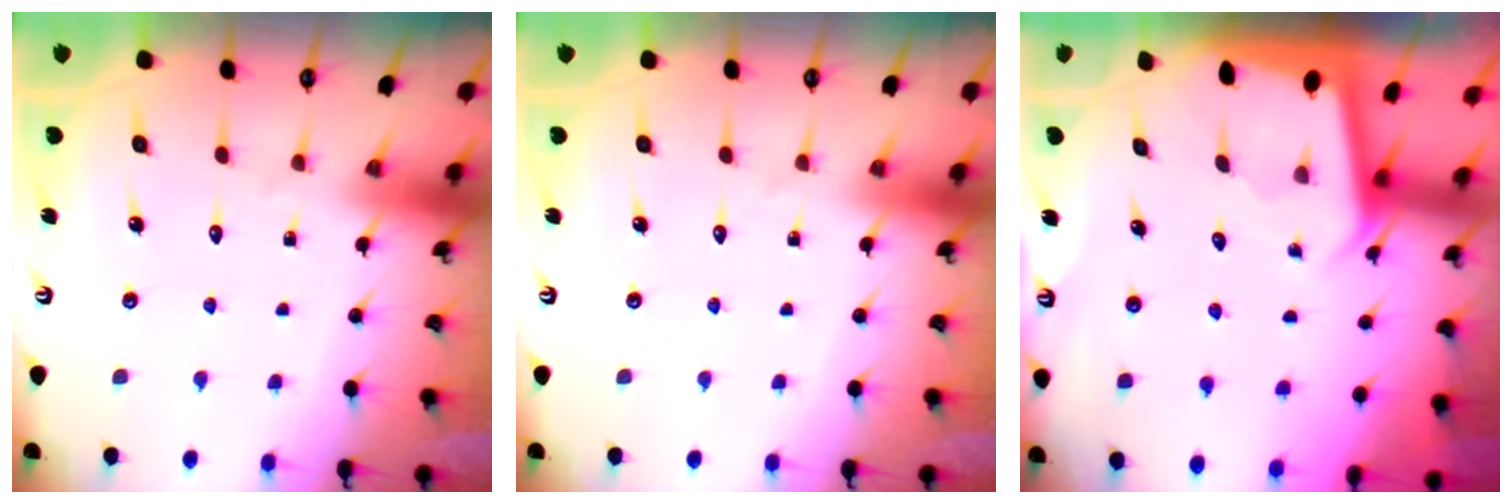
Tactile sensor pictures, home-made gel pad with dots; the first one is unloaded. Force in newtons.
{"total": 0.0}
{"total": 1.7, "press": 1.7, "slide": 0.1}